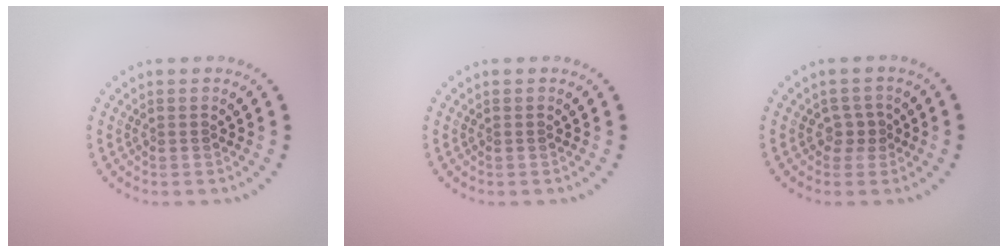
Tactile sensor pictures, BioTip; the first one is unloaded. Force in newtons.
{"total": 0.0}
{"total": 1.5, "press": 1.2, "slide": 0.9}